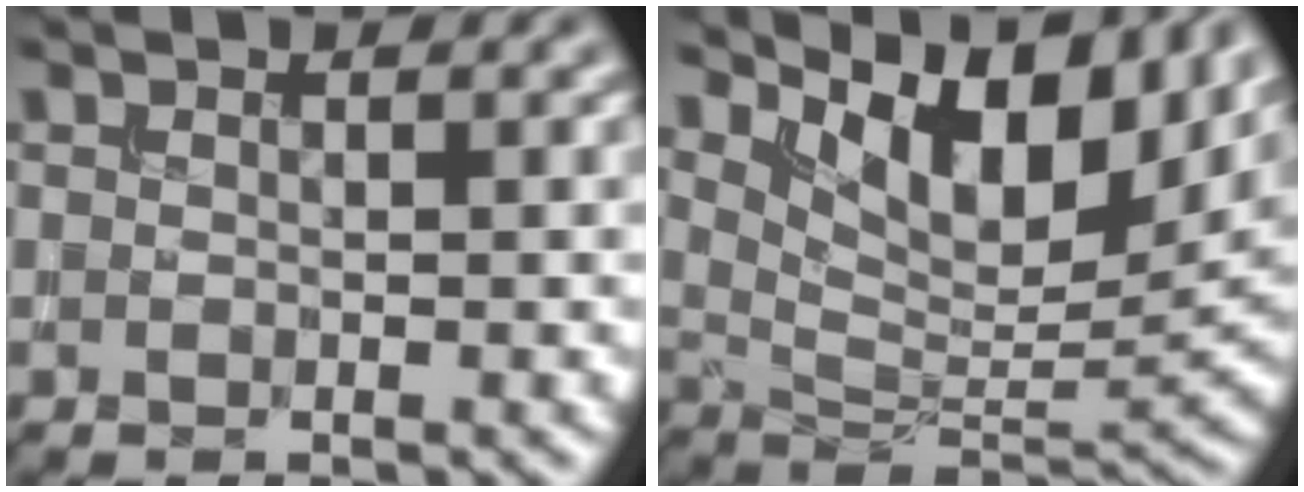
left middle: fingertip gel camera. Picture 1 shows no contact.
{"total": 11.7, "force": [6.9, 4.9, 8.2], "torque": [-0.133, 0.005, 0.124]}